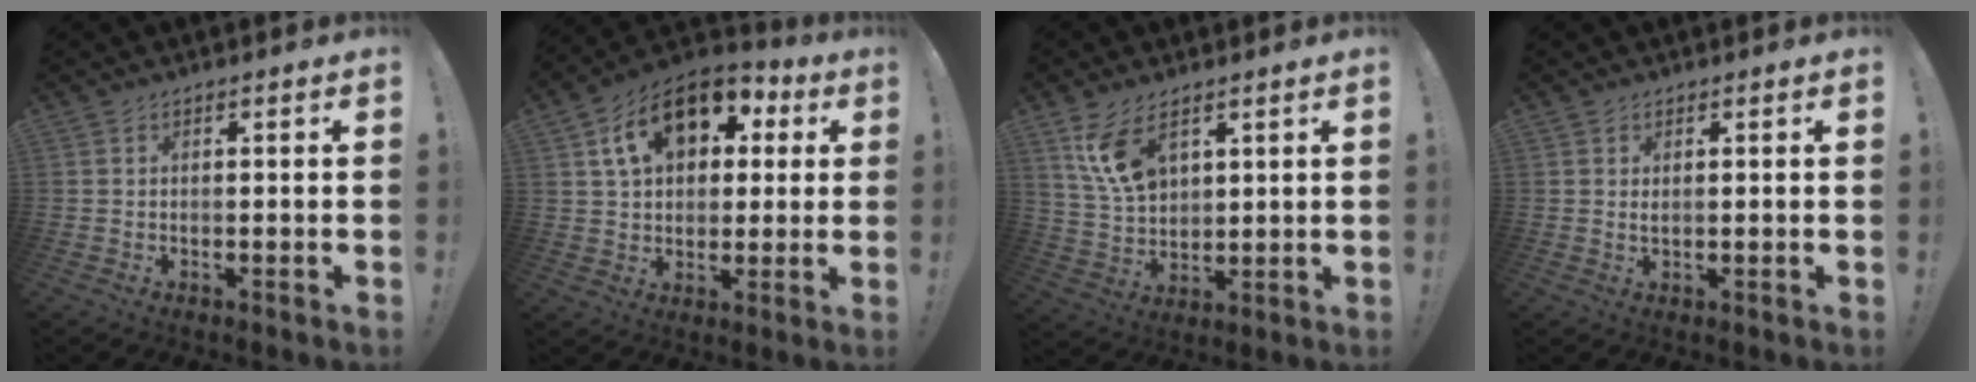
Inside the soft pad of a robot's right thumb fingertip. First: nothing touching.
{"total": 16.8, "force": [7.1, 11.2, 10.3], "torque": [-0.158, -0.017, 0.131]}
{"total": 11.5, "force": [6.4, 6.2, 7.3], "torque": [-0.135, -0.025, 0.123]}
{"total": 1.2, "force": [0.7, 0.5, 0.8], "torque": [-0.009, -0.002, 0.011]}